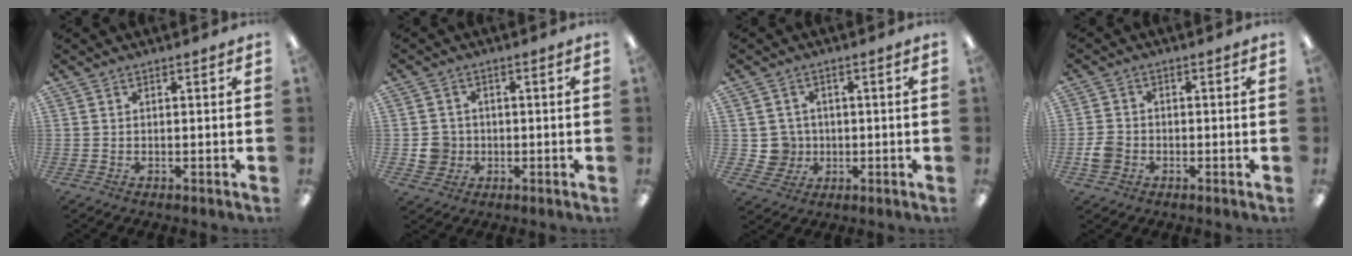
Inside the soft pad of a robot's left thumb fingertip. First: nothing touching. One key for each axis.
{"total": 5.5, "fx": -0.9, "fy": 5.3, "fz": 1.2, "tx": -0.017, "ty": 0.009, "tz": -0.015}
{"total": 5.6, "fx": 0.1, "fy": 5.6, "fz": 0.6, "tx": -0.018, "ty": 0.005, "tz": 0.005}
{"total": 4.3, "fx": -1.4, "fy": 3.6, "fz": 1.9, "tx": -0.029, "ty": 0.010, "tz": -0.023}